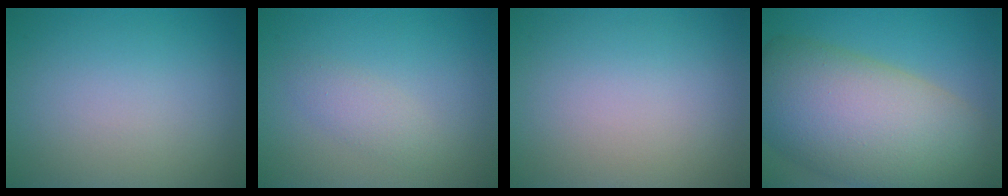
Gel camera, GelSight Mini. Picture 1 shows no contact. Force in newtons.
{"total": 1.6, "press": 1.6, "slide": 0.1}
{"total": 0.0}
{"total": 14.7, "press": 14.6, "slide": 1.0}